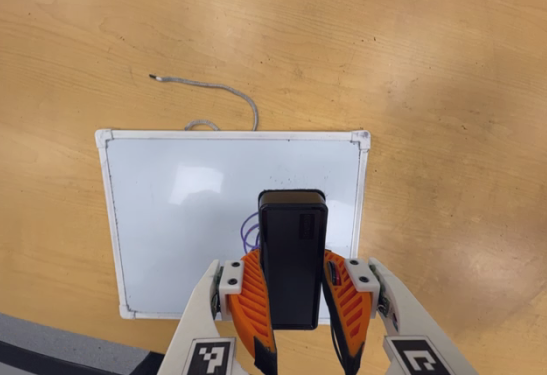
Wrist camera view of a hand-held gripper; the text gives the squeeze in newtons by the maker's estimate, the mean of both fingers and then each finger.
{"total": 9.6, "left": 7.6, "right": 11.5}